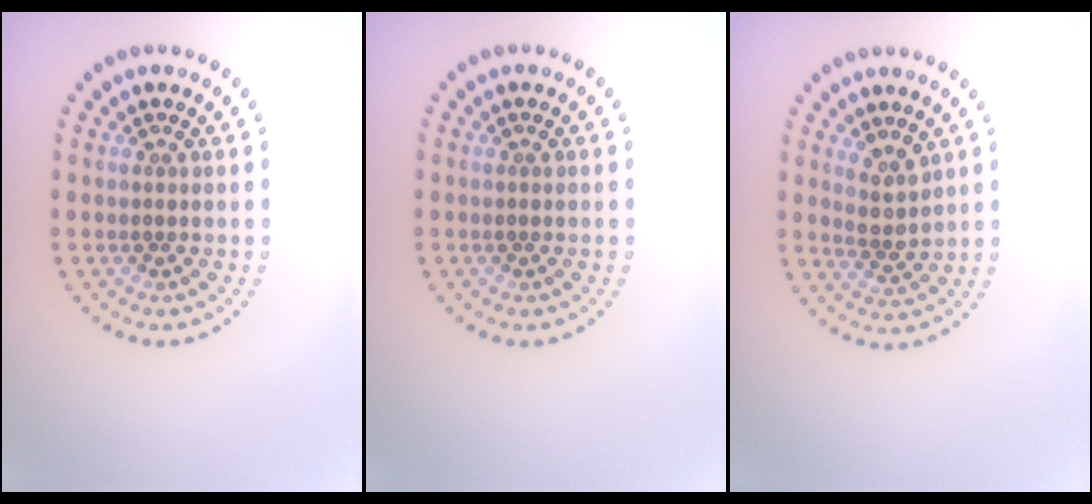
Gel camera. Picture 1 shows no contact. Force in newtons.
{"total": 0.0}
{"total": 2.2, "press": 1.9, "slide": 1.1}